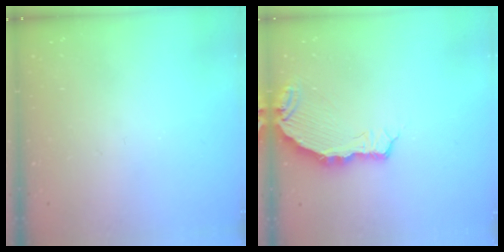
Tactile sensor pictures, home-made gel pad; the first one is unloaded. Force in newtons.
{"total": 6.7, "press": 6.0, "slide": 2.9}